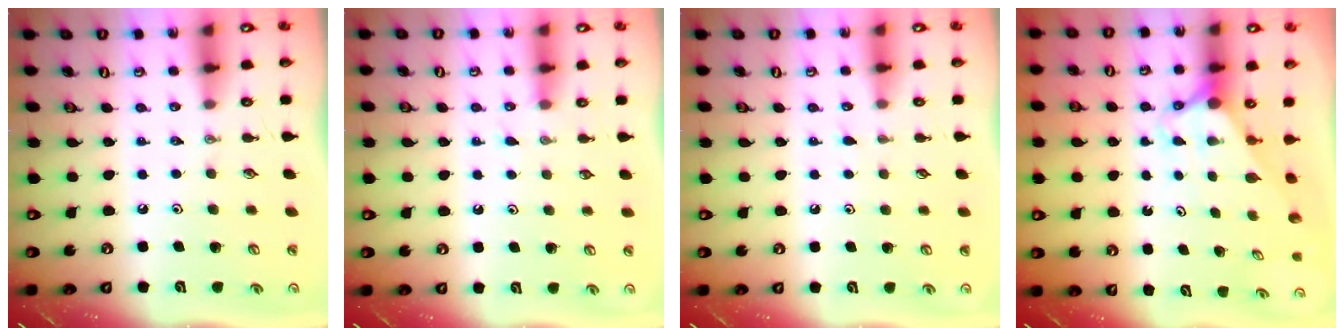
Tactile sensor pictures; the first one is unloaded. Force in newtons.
{"total": 3.0, "press": 3.0, "slide": 0.5}
{"total": 4.2, "press": 4.2, "slide": 0.4}
{"total": 2.7, "press": 2.7, "slide": 0.0}